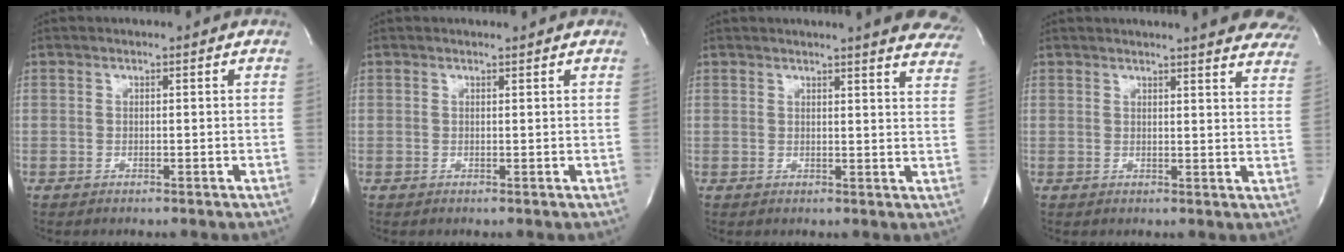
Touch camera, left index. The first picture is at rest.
{"total": 0.6, "force": [0.6, -0.1, 0.0], "torque": [-0.007, -0.002, 0.010]}
{"total": 17.2, "force": [15.8, 2.0, 6.6], "torque": [-0.083, -0.049, 0.163]}
{"total": 20.1, "force": [18.4, 2.7, 7.4], "torque": [-0.098, -0.049, 0.196]}